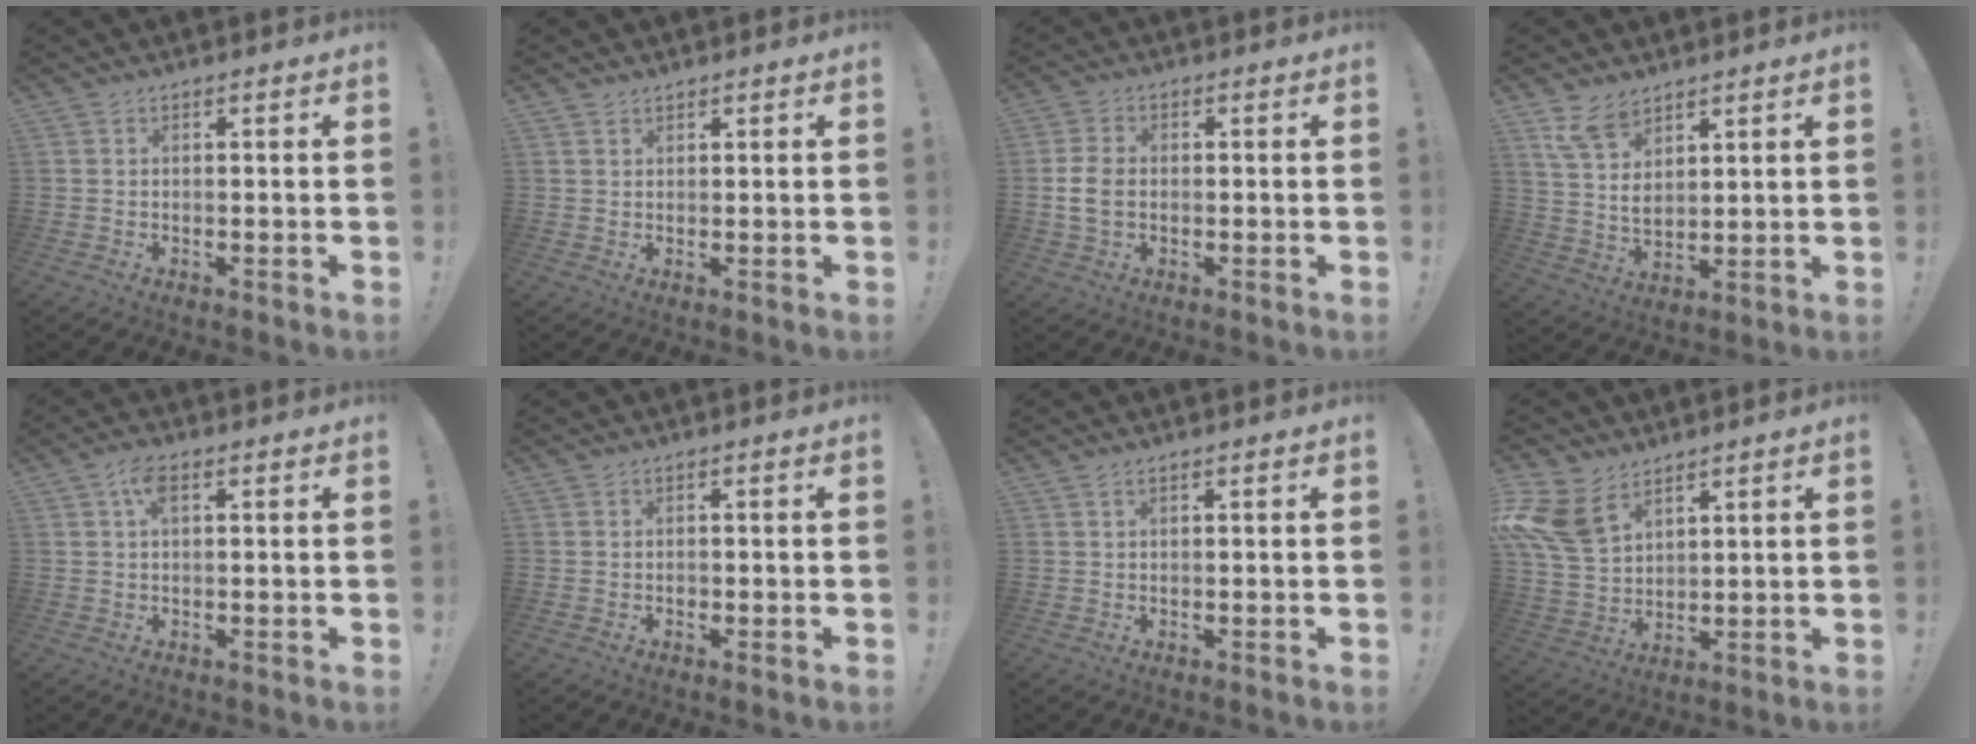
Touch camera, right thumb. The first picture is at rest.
{"total": 1.1, "force": [0.9, 0.5, 0.1], "torque": [-0.001, -0.002, 0.019]}
{"total": 6.4, "force": [-0.3, 4.5, 4.6], "torque": [-0.081, 0.005, -0.008]}
{"total": 9.0, "force": [6.5, 4.7, 4.0], "torque": [-0.081, -0.034, 0.129]}
{"total": 4.3, "force": [1.4, 2.1, 3.5], "torque": [-0.062, 0.005, 0.022]}
{"total": 0.6, "force": [-0.4, 0.5, 0.2], "torque": [-0.010, 0.004, -0.006]}
{"total": 1.0, "force": [0.6, 0.3, 0.7], "torque": [-0.022, 0.004, 0.013]}
{"total": 13.8, "force": [7.6, 8.8, 7.5], "torque": [-0.168, -0.034, 0.153]}